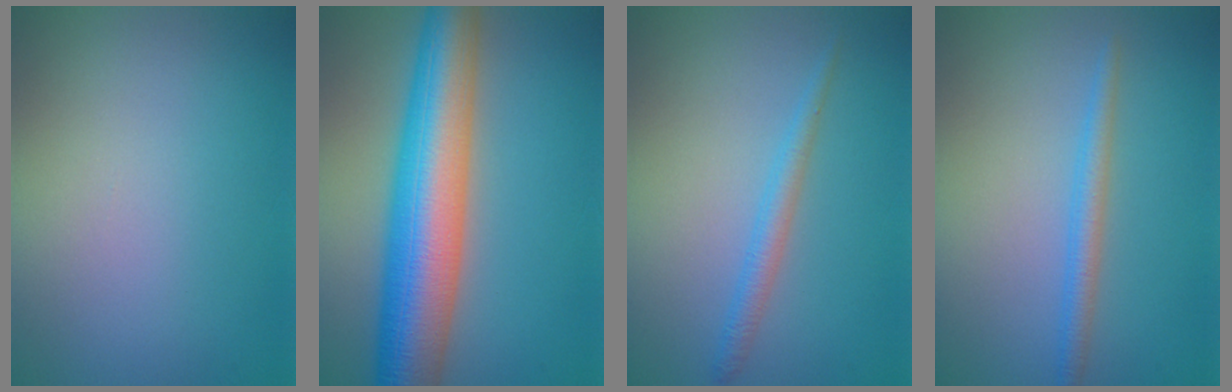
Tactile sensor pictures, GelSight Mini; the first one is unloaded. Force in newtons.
{"total": 10.6, "press": 10.6, "slide": 0.3}
{"total": 1.8, "press": 1.8, "slide": 0.1}
{"total": 2.1, "press": 2.1, "slide": 0.0}